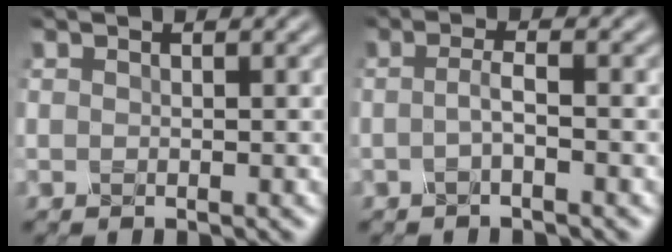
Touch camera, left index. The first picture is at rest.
{"total": 1.5, "force": [-0.8, 0.1, 1.3], "torque": [-0.028, 0.004, -0.020]}